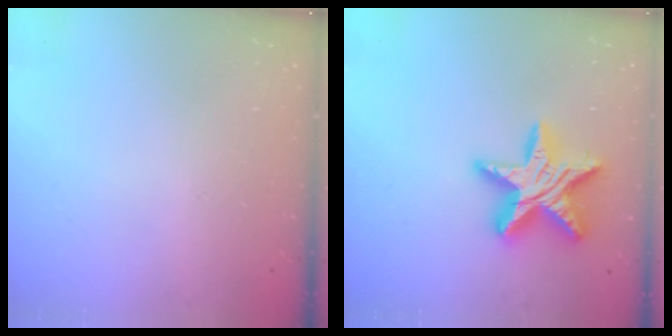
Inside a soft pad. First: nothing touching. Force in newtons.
{"total": 18.2, "press": 18.1, "slide": 1.4}